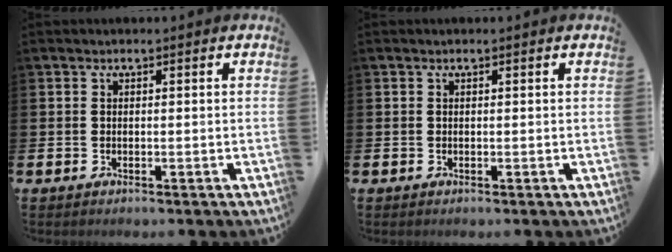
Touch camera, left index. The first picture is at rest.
{"total": 0.0}